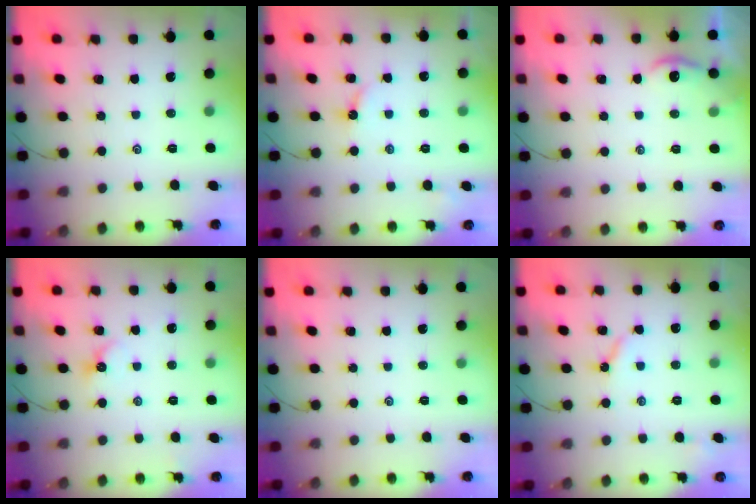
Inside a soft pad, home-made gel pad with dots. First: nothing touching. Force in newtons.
{"total": 2.9, "press": 2.9, "slide": 0.2}
{"total": 2.5, "press": 2.5, "slide": 0.3}
{"total": 3.9, "press": 3.9, "slide": 0.8}
{"total": 0.0}
{"total": 3.5, "press": 3.5, "slide": 0.4}